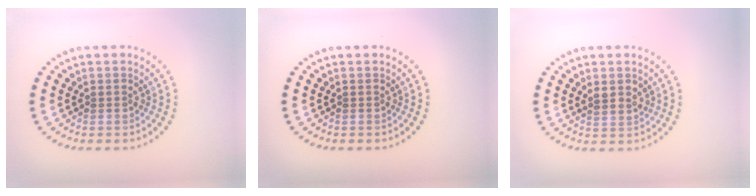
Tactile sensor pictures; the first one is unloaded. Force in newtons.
{"total": 0.0}
{"total": 1.2, "press": 0.9, "slide": 0.7}